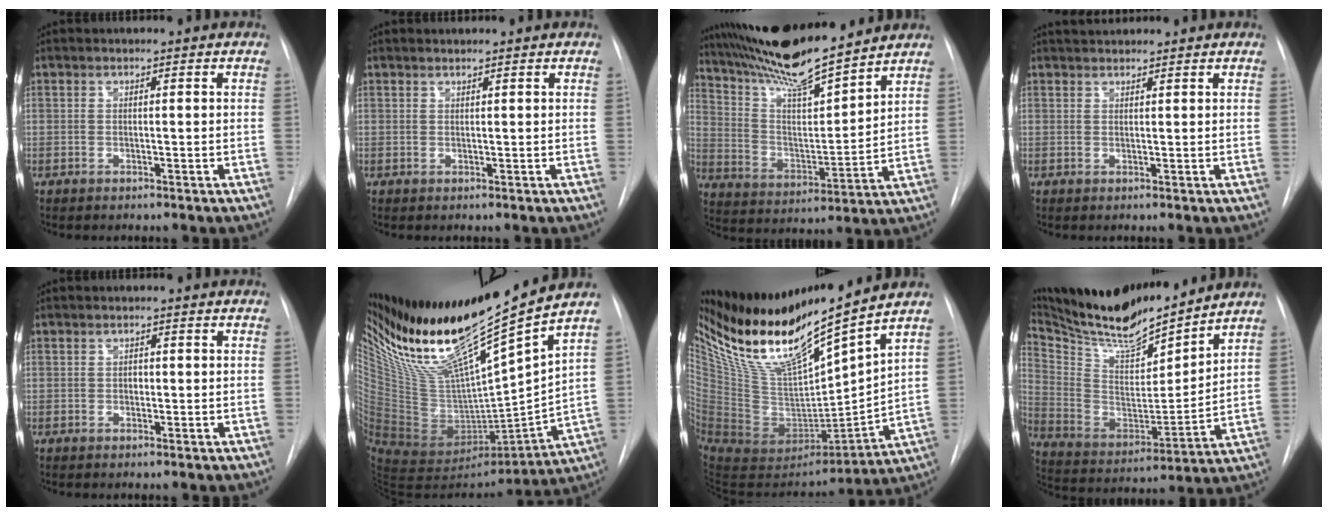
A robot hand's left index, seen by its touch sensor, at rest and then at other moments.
{"total": 1.0, "force": [0.9, -0.1, 0.2], "torque": [-0.007, 0.005, 0.021]}
{"total": 17.6, "force": [15.4, 1.0, 8.4], "torque": [-0.152, -0.005, 0.274]}
{"total": 2.8, "force": [2.7, 0.3, 0.6], "torque": [-0.011, 0.024, 0.048]}
{"total": 0.5, "force": [0.0, 0.4, 0.3], "torque": [-0.004, -0.001, -0.001]}
{"total": 22.9, "force": [18.6, 0.3, 13.4], "torque": [-0.212, -0.016, 0.340]}
{"total": 21.7, "force": [17.2, 1.4, 13.2], "torque": [-0.228, -0.015, 0.327]}
{"total": 19.8, "force": [18.1, 2.7, 7.8], "torque": [-0.156, -0.019, 0.312]}